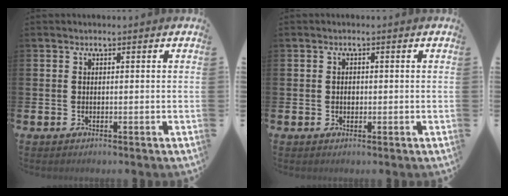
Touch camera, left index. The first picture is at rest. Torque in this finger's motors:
{"motor_torque": [0.38, 0.25, 0.03, 0.00]}